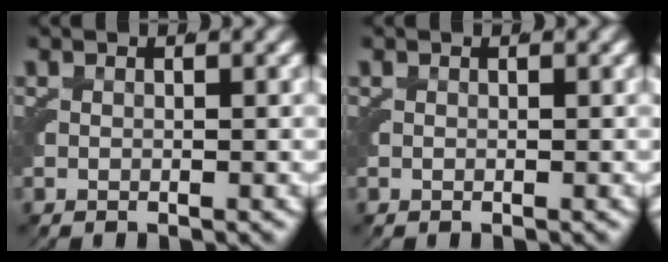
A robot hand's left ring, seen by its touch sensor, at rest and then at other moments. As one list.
[{"total": 0.0}]